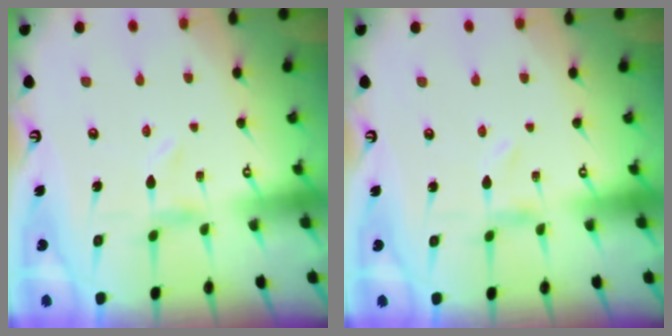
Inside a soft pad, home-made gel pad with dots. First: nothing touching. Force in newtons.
{"total": 0.0}